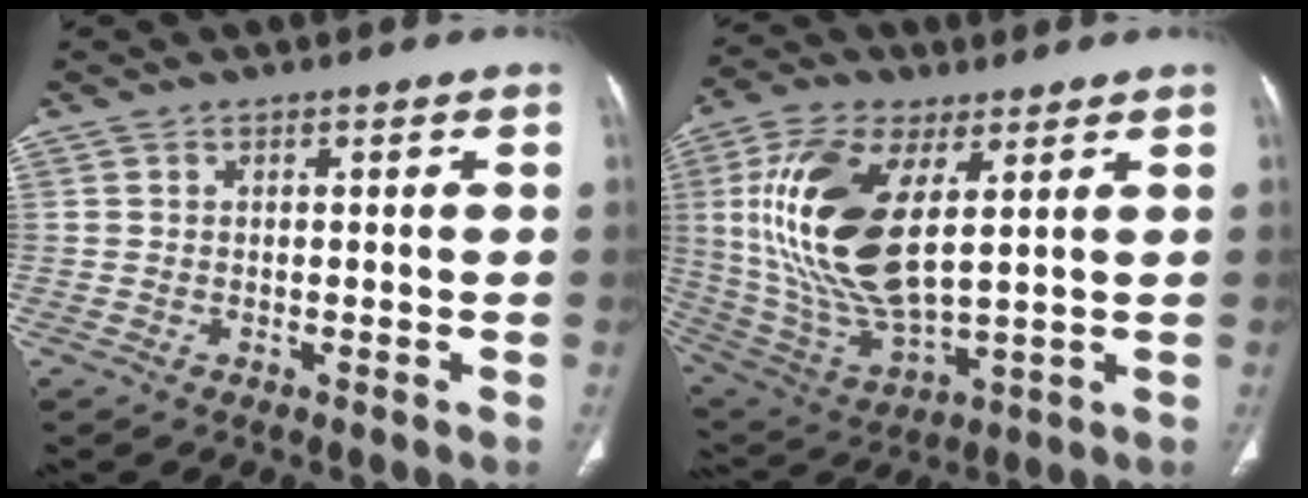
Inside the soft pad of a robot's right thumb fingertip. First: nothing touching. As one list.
[{"total": 20.9, "force": [5.1, 9.4, 17.9], "torque": [-0.371, -0.024, 0.104]}]